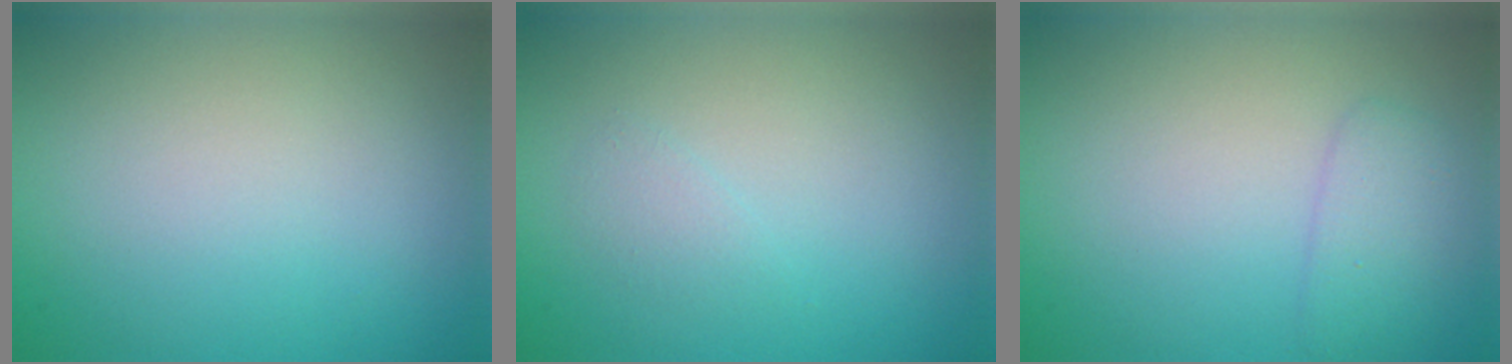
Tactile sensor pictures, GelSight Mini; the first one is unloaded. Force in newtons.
{"total": 0.9, "press": 0.9, "slide": 0.1}
{"total": 2.1, "press": 2.1, "slide": 0.1}